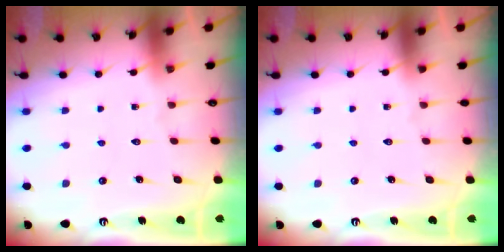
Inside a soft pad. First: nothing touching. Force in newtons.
{"total": 0.0}